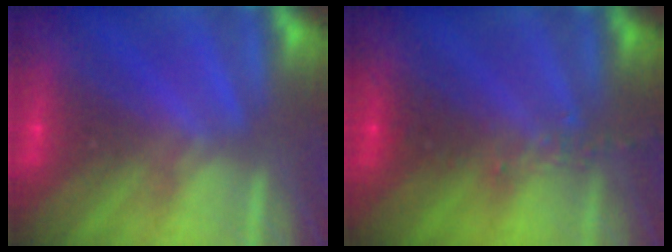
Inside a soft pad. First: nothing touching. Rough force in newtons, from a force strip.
{"total": 2.4}